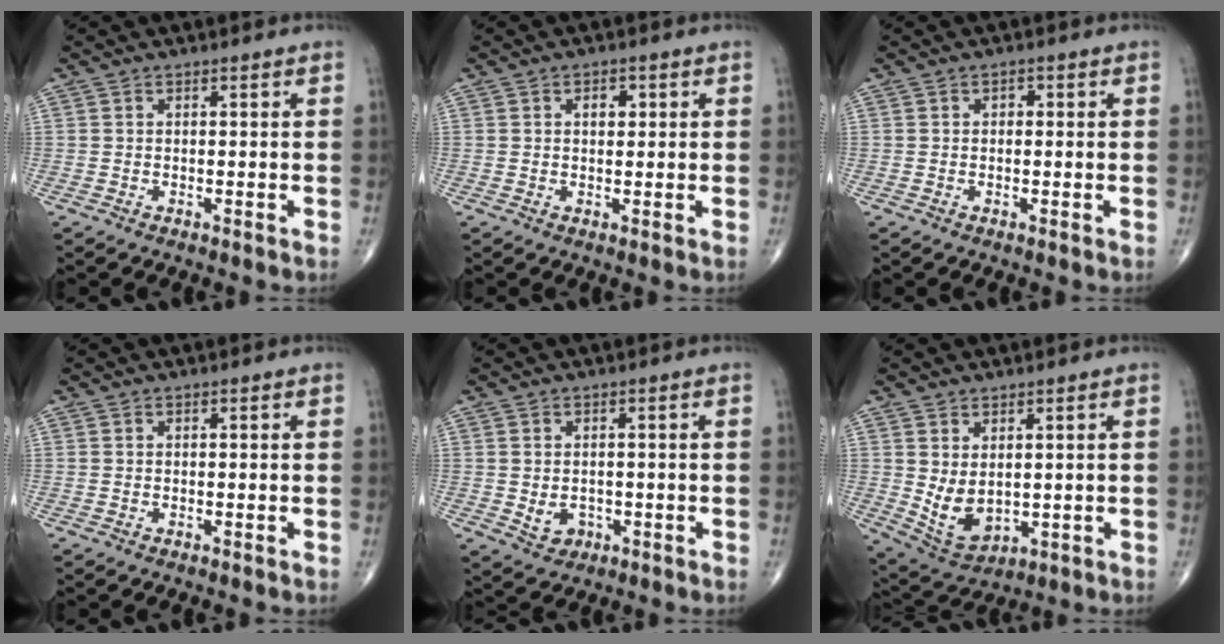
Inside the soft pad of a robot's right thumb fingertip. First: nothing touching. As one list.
[{"total": 2.6, "force": [0.8, 1.6, 1.9], "torque": [-0.019, 0.000, 0.010]}, {"total": 1.0, "force": [0.1, 0.7, 0.7], "torque": [-0.002, 0.003, -0.002]}, {"total": 0.0}, {"total": 3.6, "force": [-0.6, 2.9, 2.1], "torque": [-0.022, 0.000, -0.001]}, {"total": 7.3, "force": [0.7, 4.6, 5.6], "torque": [-0.092, -0.016, 0.038]}]